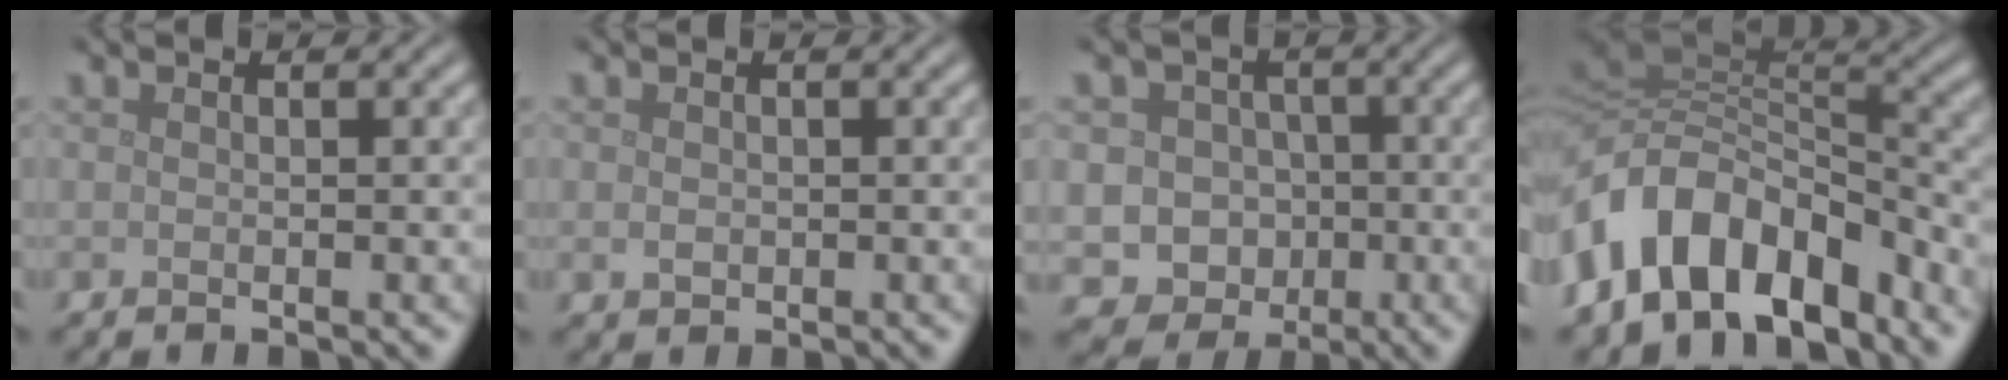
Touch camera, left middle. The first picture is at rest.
{"total": 1.0, "force": [-0.1, 0.8, 0.5], "torque": [-0.010, -0.004, -0.002]}
{"total": 6.1, "force": [-1.5, 5.6, 1.8], "torque": [-0.008, 0.008, -0.052]}
{"total": 11.3, "force": [-5.5, 7.0, 7.0], "torque": [-0.123, 0.012, -0.102]}